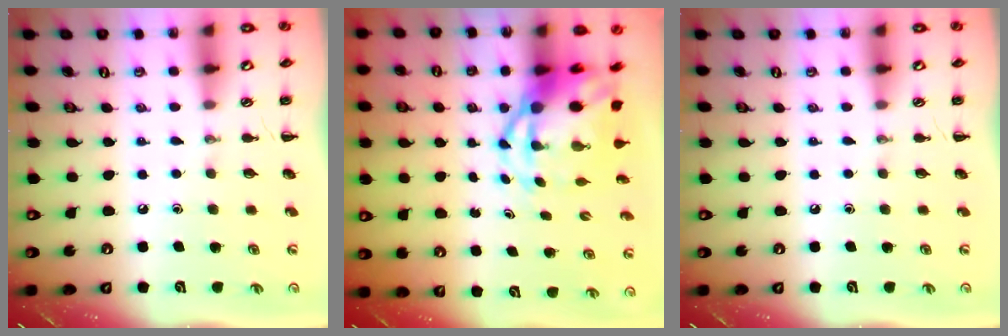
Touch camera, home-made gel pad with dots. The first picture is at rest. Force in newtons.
{"total": 8.3, "press": 8.0, "slide": 2.2}
{"total": 0.0}